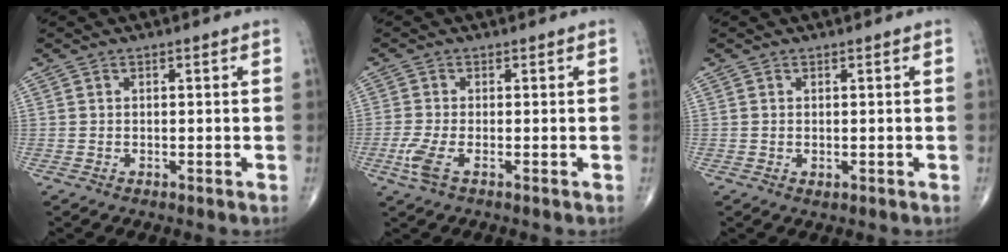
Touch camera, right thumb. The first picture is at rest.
{"total": 3.4, "force": [-1.1, 1.0, 3.1], "torque": [-0.084, -0.001, -0.025]}
{"total": 0.6, "force": [0.0, 0.3, 0.5], "torque": [-0.009, 0.001, 0.003]}